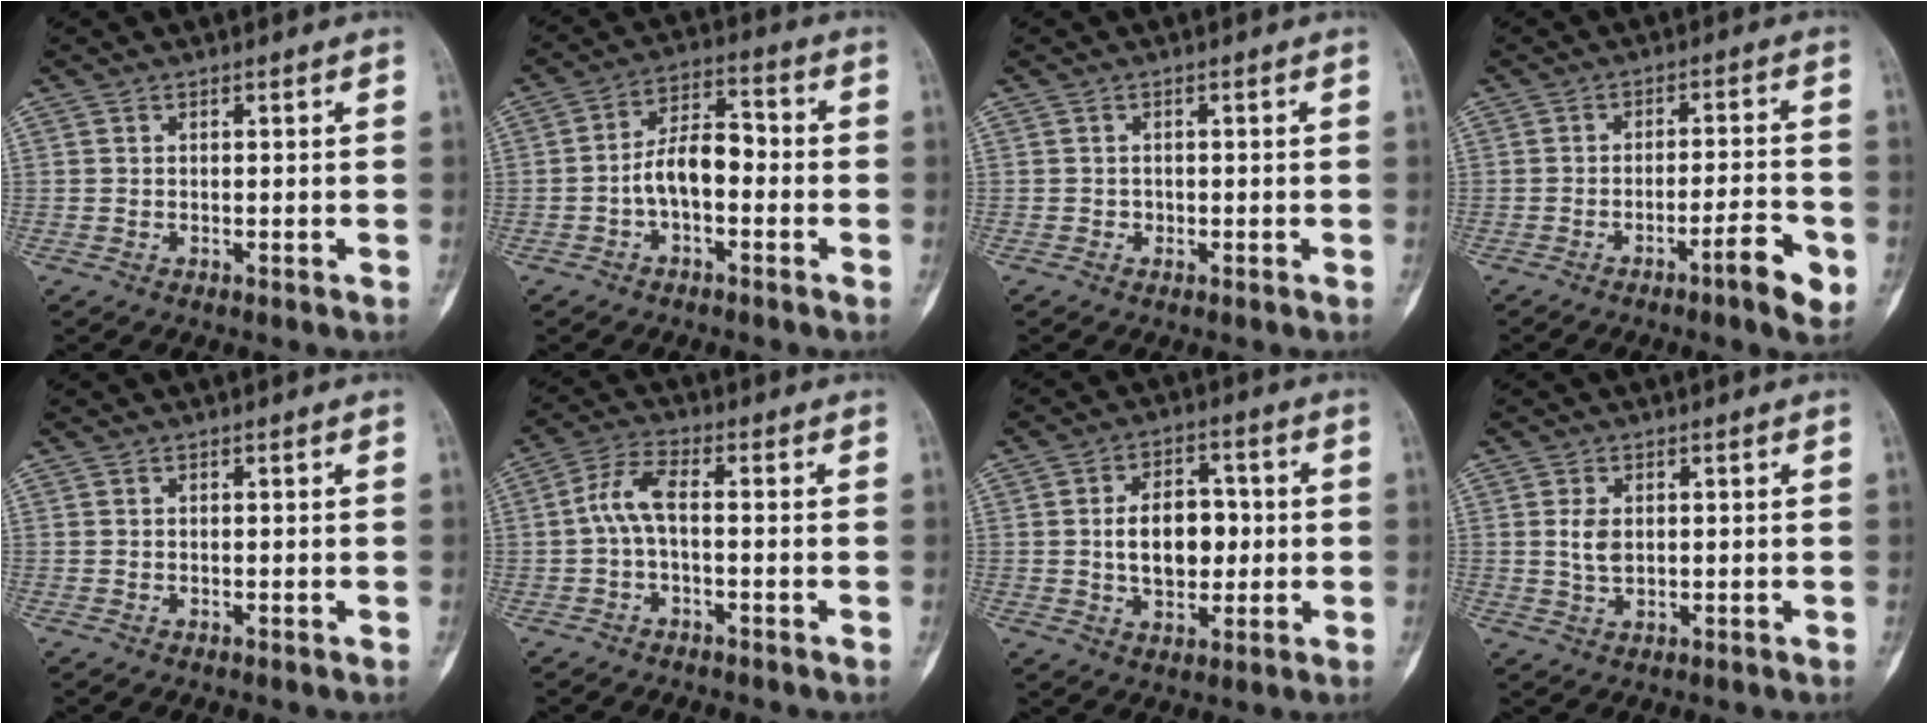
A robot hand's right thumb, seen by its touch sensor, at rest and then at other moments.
{"total": 8.3, "force": [-1.8, 4.4, 6.8], "torque": [-0.107, 0.039, -0.038]}
{"total": 0.7, "force": [-0.1, 0.7, 0.1], "torque": [0.003, 0.004, -0.002]}
{"total": 7.2, "force": [-3.5, 1.1, 6.2], "torque": [-0.089, 0.022, -0.047]}
{"total": 0.0}
{"total": 5.6, "force": [-0.5, 2.0, 5.2], "torque": [-0.116, 0.023, -0.019]}
{"total": 10.5, "force": [0.2, 6.8, 7.9], "torque": [-0.095, 0.012, 0.005]}
{"total": 3.5, "force": [0.6, 2.2, 2.7], "torque": [-0.044, -0.005, 0.016]}